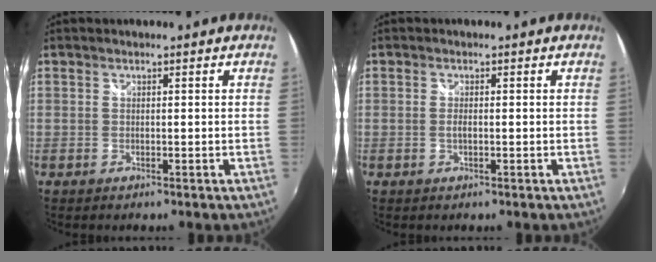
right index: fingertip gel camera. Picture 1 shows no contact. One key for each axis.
{"total": 1.0, "fx": -0.2, "fy": 0.3, "fz": 0.9, "tx": -0.020, "ty": 0.000, "tz": -0.005}